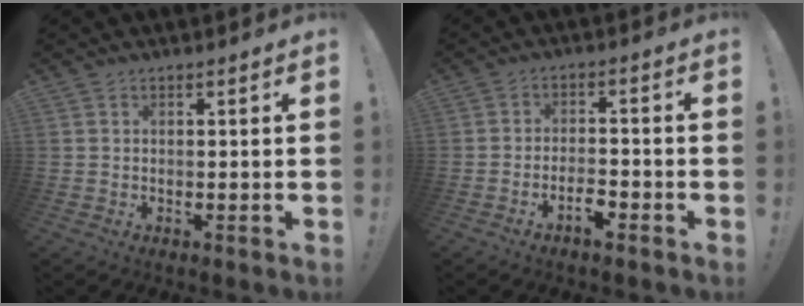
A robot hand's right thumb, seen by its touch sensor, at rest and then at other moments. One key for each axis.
{"total": 4.9, "fx": -3.4, "fy": 1.8, "fz": 3.1, "tx": -0.058, "ty": 0.014, "tz": -0.057}